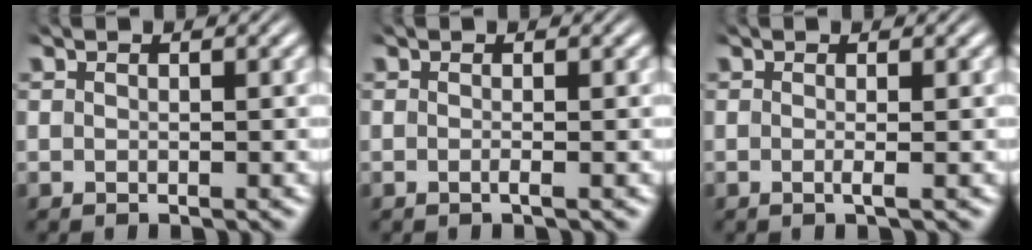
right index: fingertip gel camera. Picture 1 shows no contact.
{"total": 0.6, "force": [-0.4, 0.0, 0.4], "torque": [-0.011, -0.001, -0.008]}
{"total": 0.8, "force": [-0.3, -0.2, 0.7], "torque": [-0.016, -0.005, -0.006]}